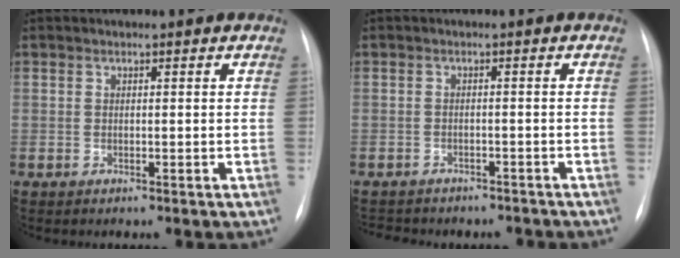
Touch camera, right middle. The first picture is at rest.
{"total": 9.2, "force": [-7.9, 3.8, 2.6], "torque": [-0.053, 0.007, -0.094]}